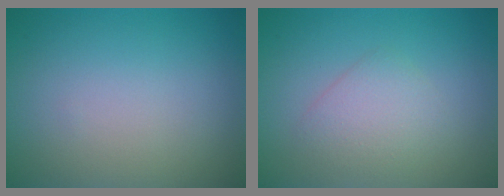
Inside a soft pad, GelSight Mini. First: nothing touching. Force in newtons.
{"total": 2.2, "press": 2.2, "slide": 0.1}